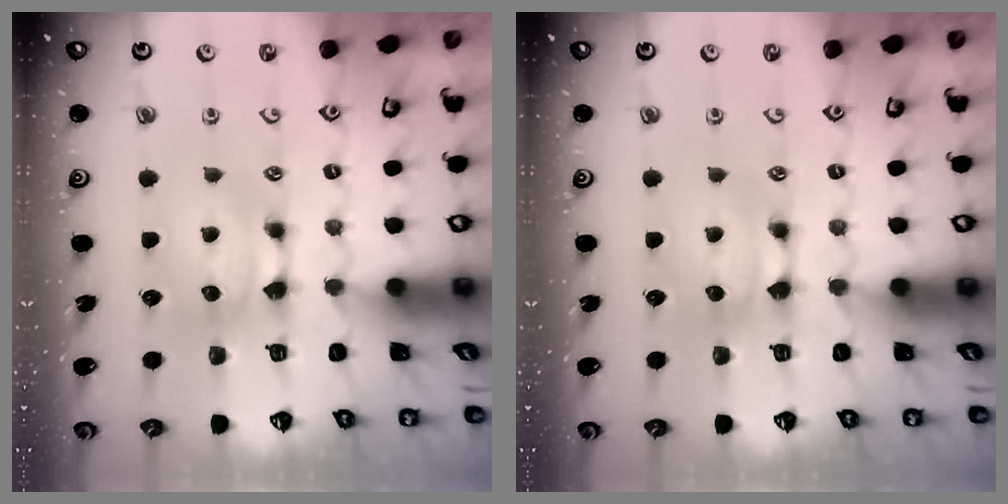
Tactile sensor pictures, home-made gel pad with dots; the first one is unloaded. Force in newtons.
{"total": 0.0}